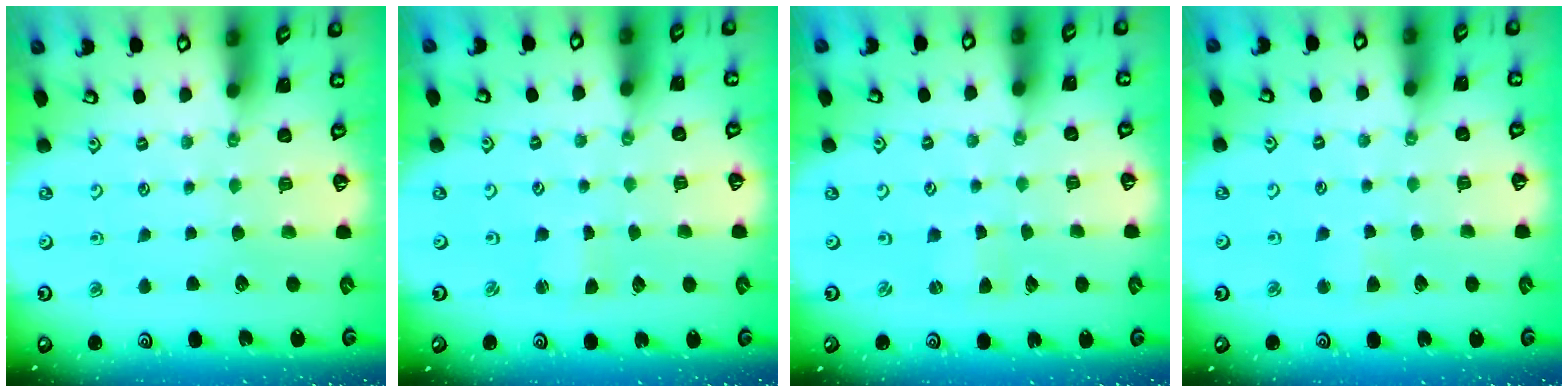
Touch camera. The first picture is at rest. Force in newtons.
{"total": 1.0, "press": 1.0, "slide": 0.0}
{"total": 1.4, "press": 1.4, "slide": 0.2}
{"total": 2.4, "press": 2.4, "slide": 0.5}